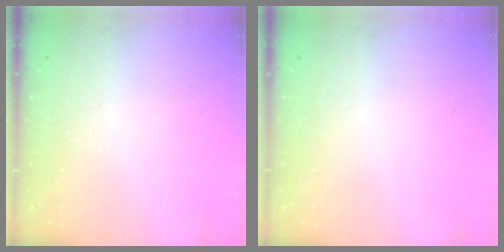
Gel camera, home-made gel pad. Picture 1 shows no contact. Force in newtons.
{"total": 0.0}